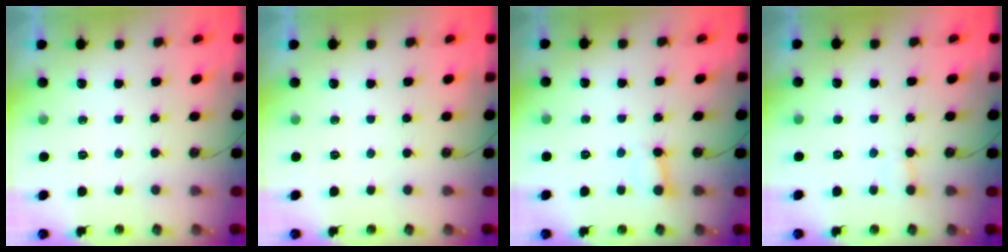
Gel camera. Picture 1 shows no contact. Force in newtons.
{"total": 0.0}
{"total": 2.7, "press": 2.7, "slide": 0.3}
{"total": 3.9, "press": 3.9, "slide": 0.6}